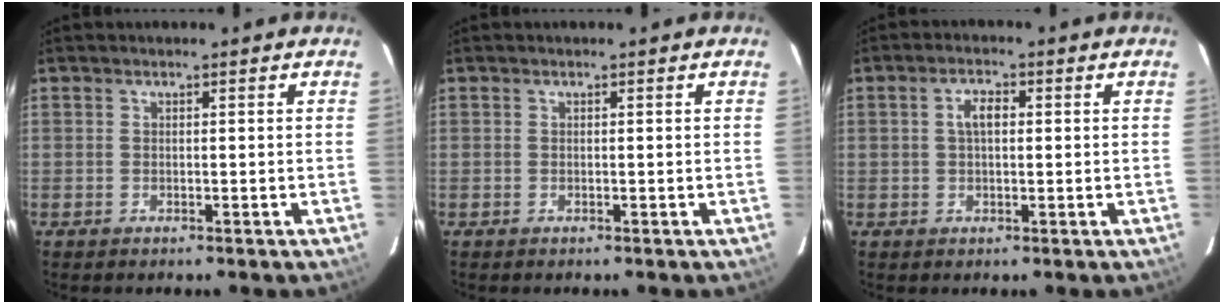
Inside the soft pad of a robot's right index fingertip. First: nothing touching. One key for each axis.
{"total": 0.0}
{"total": 3.3, "fx": 0.6, "fy": 1.7, "fz": 2.8, "tx": -0.051, "ty": 0.011, "tz": 0.012}